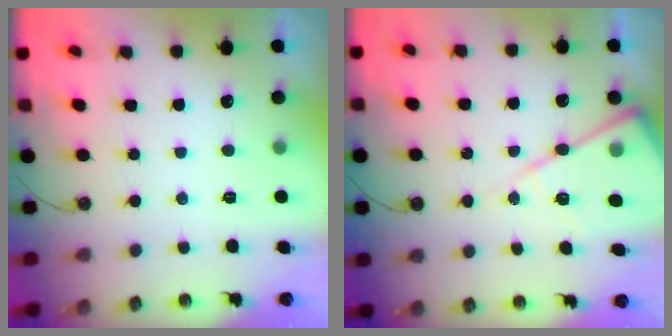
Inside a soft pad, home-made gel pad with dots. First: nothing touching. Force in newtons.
{"total": 13.7, "press": 13.7, "slide": 0.8}